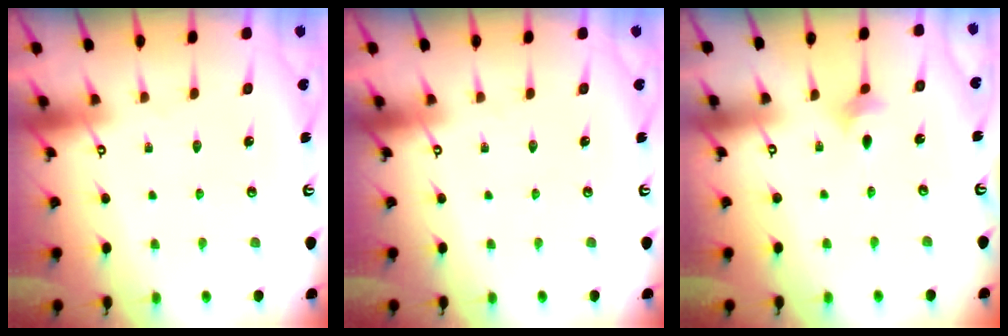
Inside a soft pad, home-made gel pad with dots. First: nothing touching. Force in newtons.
{"total": 0.0}
{"total": 2.4, "press": 2.4, "slide": 0.5}